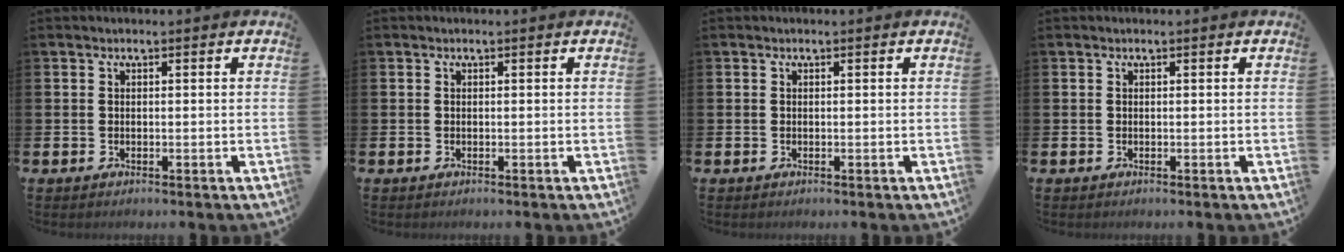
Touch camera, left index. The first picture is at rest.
{"total": 0.0}
{"total": 0.0}
{"total": 0.0}